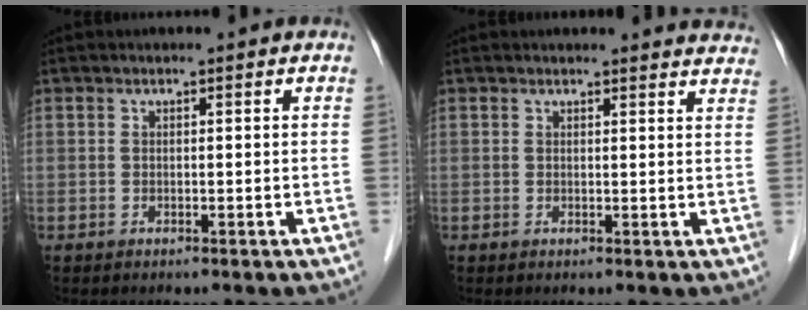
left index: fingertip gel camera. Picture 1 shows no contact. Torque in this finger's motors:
{"motor_torque": [0.17, -0.20, -0.02, -0.02]}